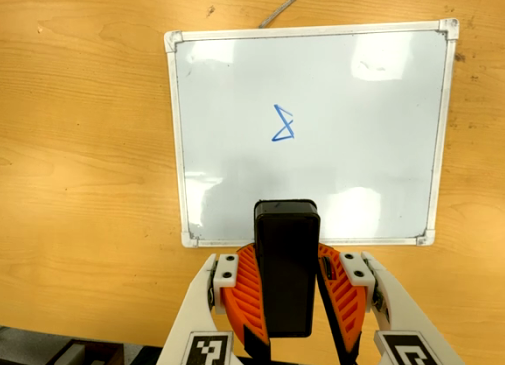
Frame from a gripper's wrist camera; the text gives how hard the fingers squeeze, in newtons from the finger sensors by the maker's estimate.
{"total": 10.8, "left": 9.7, "right": 12.0}